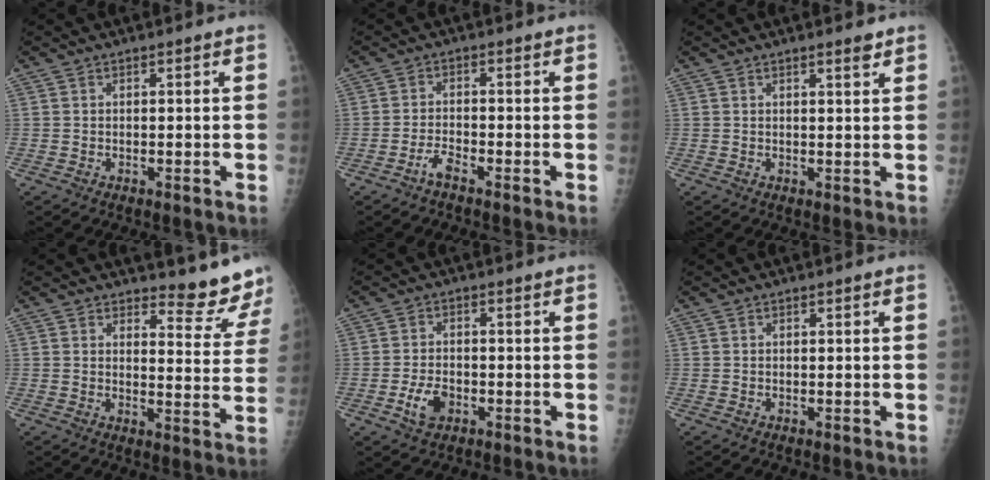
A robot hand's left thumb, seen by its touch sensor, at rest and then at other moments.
{"total": 2.4, "force": [-1.9, 0.5, 1.4], "torque": [-0.034, 0.011, -0.040]}
{"total": 1.8, "force": [1.4, 0.2, 1.1], "torque": [-0.014, -0.009, 0.020]}
{"total": 8.1, "force": [7.9, 1.5, 1.0], "torque": [0.014, -0.090, 0.086]}
{"total": 4.6, "force": [-1.8, 3.0, 3.0], "torque": [-0.054, 0.009, -0.031]}
{"total": 0.0}